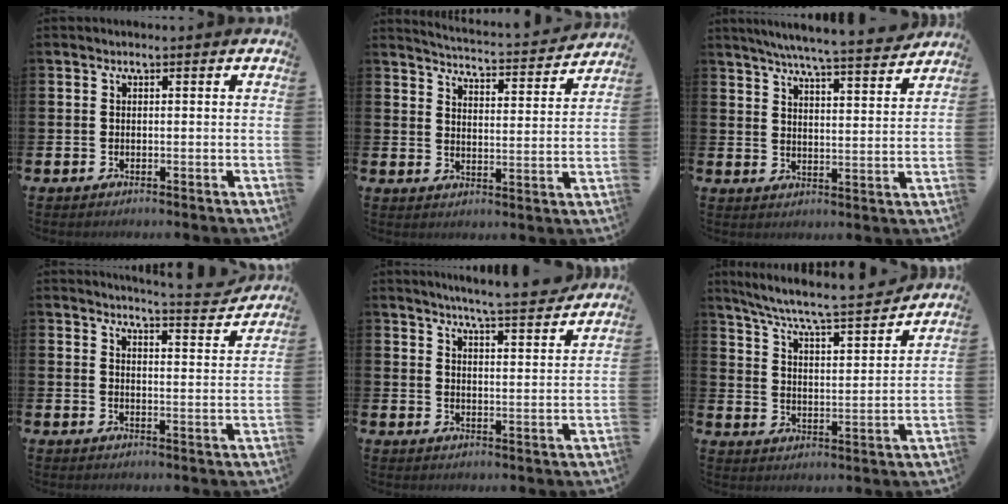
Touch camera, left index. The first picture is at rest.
{"total": 4.2, "force": [4.2, 0.0, 0.5], "torque": [-0.022, -0.041, 0.067]}
{"total": 6.5, "force": [6.2, -0.2, 2.0], "torque": [-0.052, -0.044, 0.106]}
{"total": 5.0, "force": [4.9, -0.3, 0.9], "torque": [-0.009, -0.040, 0.080]}
{"total": 5.7, "force": [5.6, -0.7, 1.1], "torque": [-0.034, -0.038, 0.096]}
{"total": 7.0, "force": [6.5, 0.3, 2.5], "torque": [-0.078, -0.054, 0.106]}